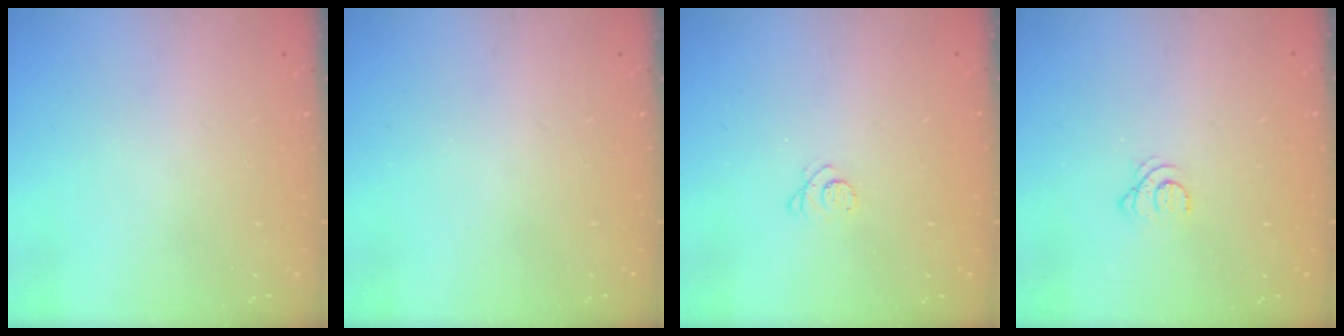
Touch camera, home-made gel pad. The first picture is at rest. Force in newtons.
{"total": 0.0}
{"total": 2.6, "press": 2.6, "slide": 0.3}
{"total": 2.5, "press": 2.5, "slide": 0.3}